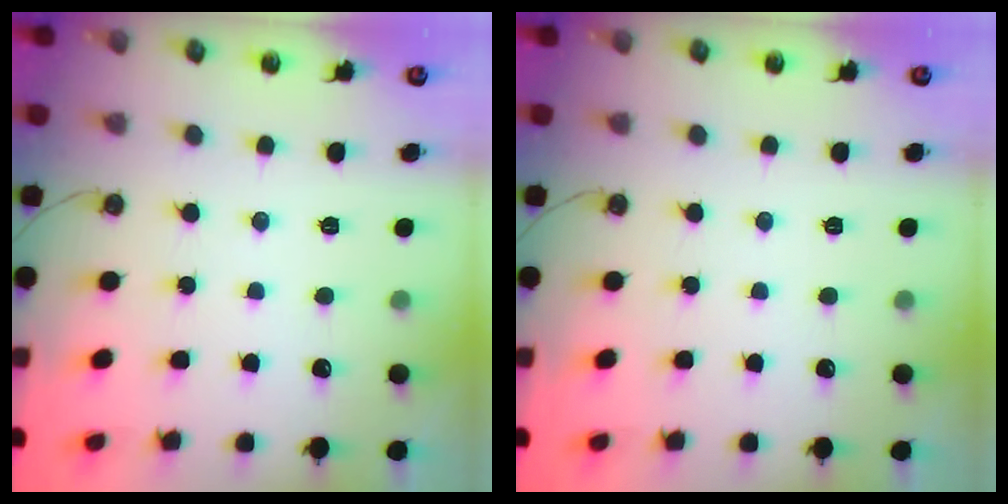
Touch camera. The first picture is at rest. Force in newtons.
{"total": 0.0}